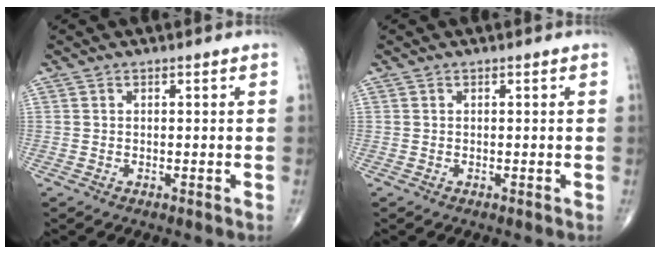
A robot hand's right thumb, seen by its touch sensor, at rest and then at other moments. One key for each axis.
{"total": 0.0}